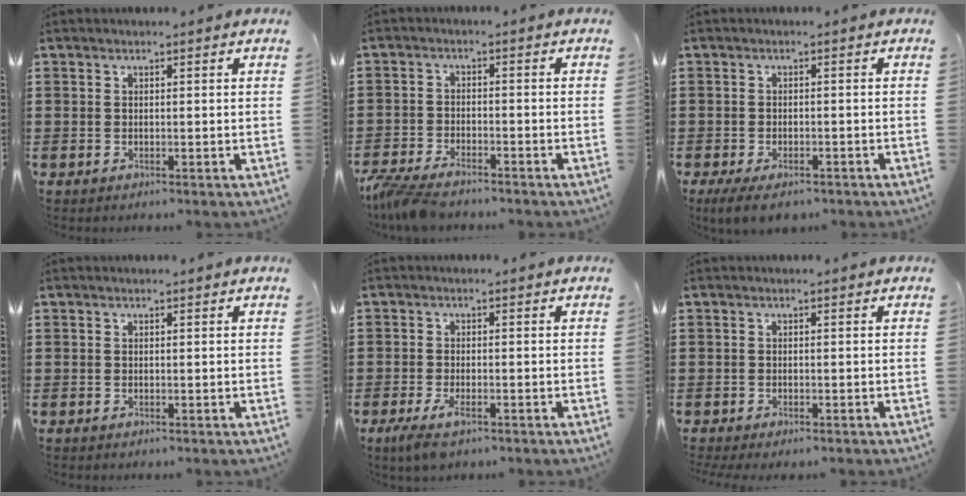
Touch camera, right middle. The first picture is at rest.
{"total": 4.3, "force": [-4.0, 0.6, 1.6], "torque": [-0.057, -0.012, -0.086]}
{"total": 2.7, "force": [-2.2, 0.8, 1.4], "torque": [-0.040, -0.006, -0.047]}
{"total": 0.0}
{"total": 3.4, "force": [-2.1, 1.0, 2.5], "torque": [-0.065, -0.008, -0.043]}
{"total": 0.7, "force": [-0.7, 0.0, 0.3], "torque": [-0.008, -0.006, -0.012]}